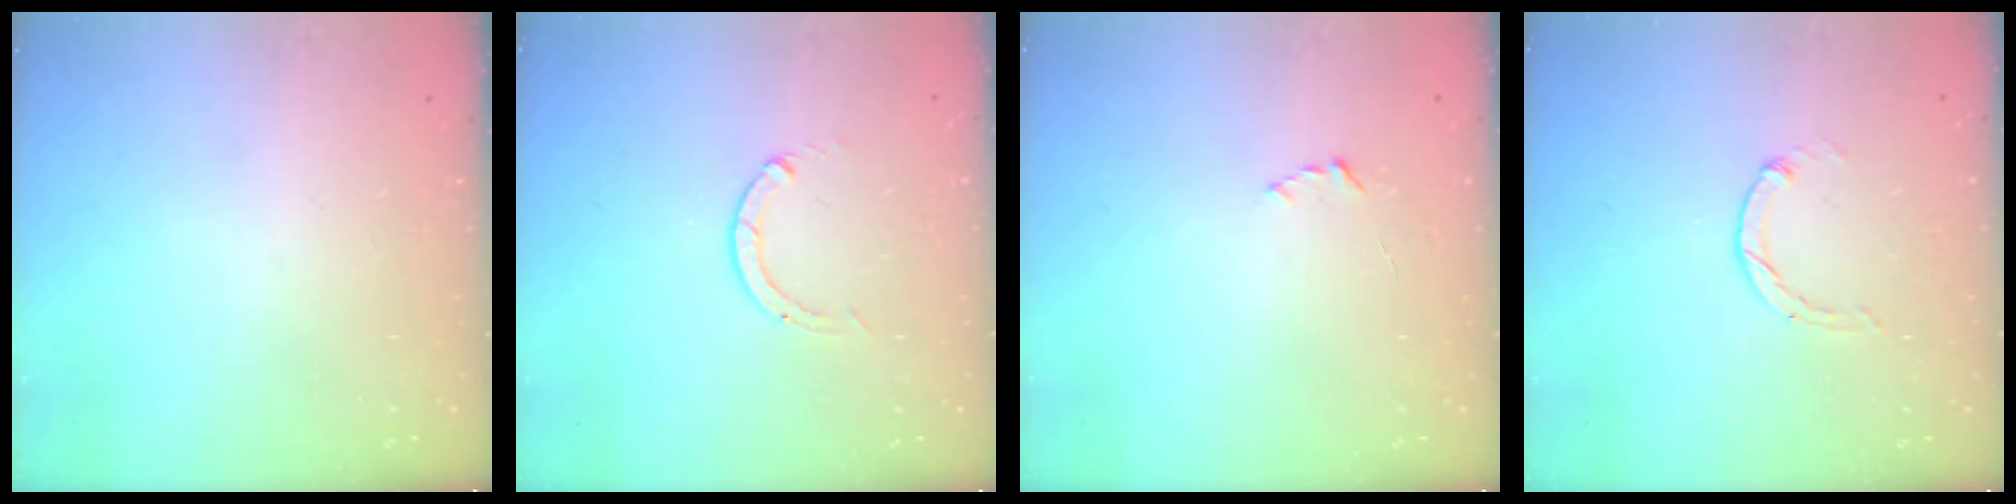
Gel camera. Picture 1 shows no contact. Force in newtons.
{"total": 0.0}
{"total": 1.9, "press": 1.9, "slide": 0.2}
{"total": 0.8, "press": 0.7, "slide": 0.2}